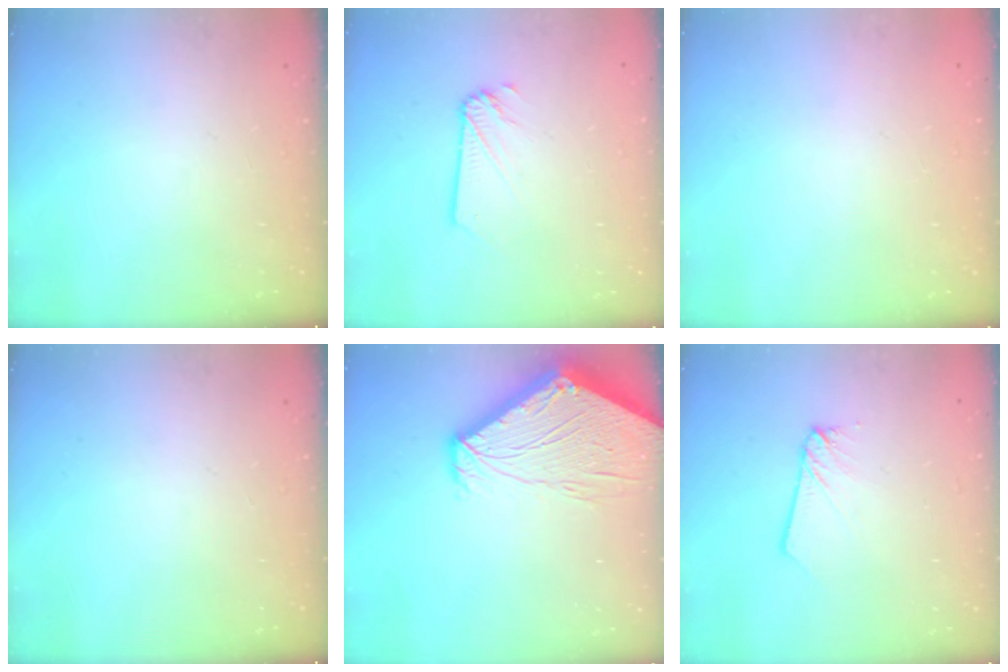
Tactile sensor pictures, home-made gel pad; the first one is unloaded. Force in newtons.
{"total": 2.0, "press": 2.0, "slide": 0.2}
{"total": 0.0}
{"total": 0.0}
{"total": 16.9, "press": 16.8, "slide": 1.7}
{"total": 2.0, "press": 2.0, "slide": 0.1}